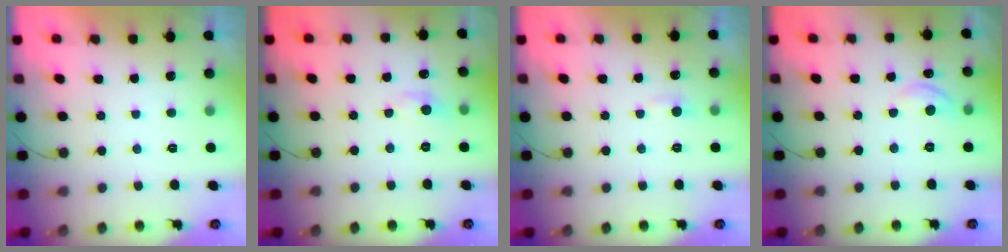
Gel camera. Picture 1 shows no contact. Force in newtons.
{"total": 3.4, "press": 3.4, "slide": 0.4}
{"total": 3.9, "press": 3.8, "slide": 0.5}
{"total": 6.2, "press": 6.2, "slide": 0.7}